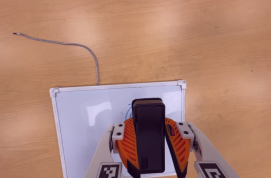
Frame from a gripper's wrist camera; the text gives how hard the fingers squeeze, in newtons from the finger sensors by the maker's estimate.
{"total": 8.2, "left": 8.4, "right": 8.0}